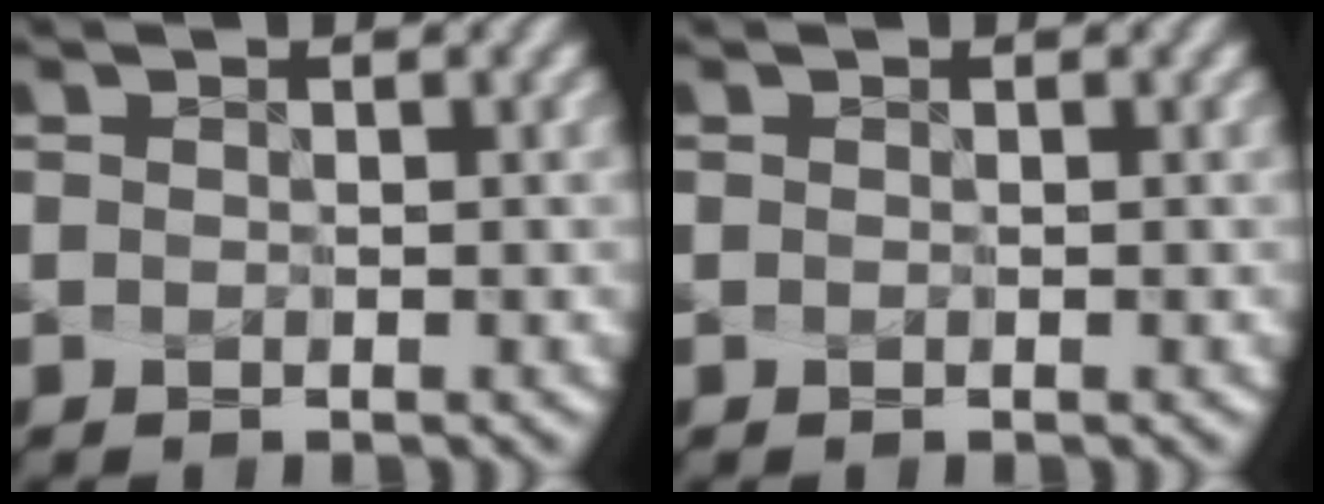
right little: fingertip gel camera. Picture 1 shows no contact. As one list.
[{"total": 0.0}]